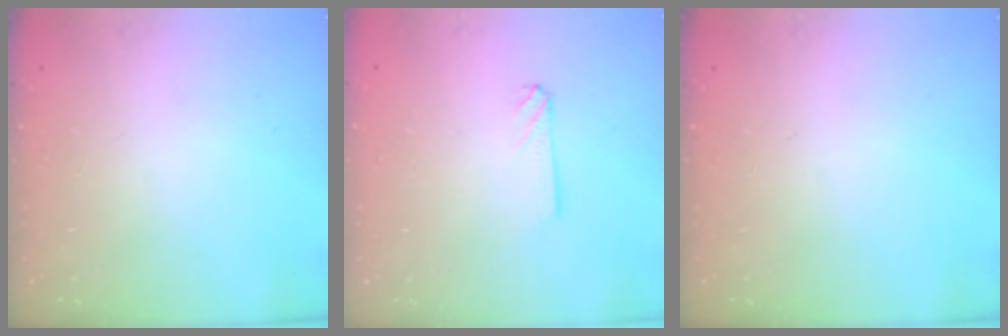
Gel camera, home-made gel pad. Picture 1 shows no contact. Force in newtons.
{"total": 2.2, "press": 2.2, "slide": 0.3}
{"total": 0.0}